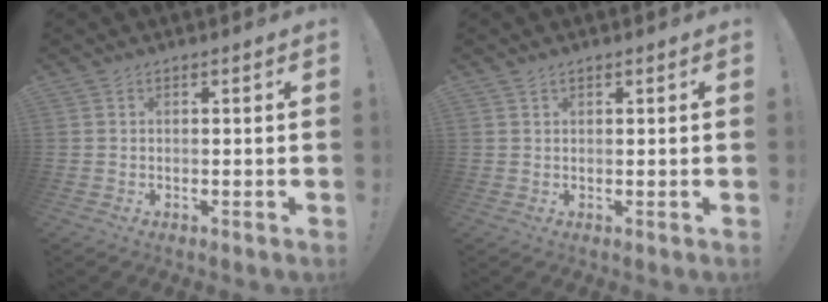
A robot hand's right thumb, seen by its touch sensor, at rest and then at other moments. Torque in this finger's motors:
{"motor_torque": [-0.26, -0.12, -0.15, 0.37, 0.07]}